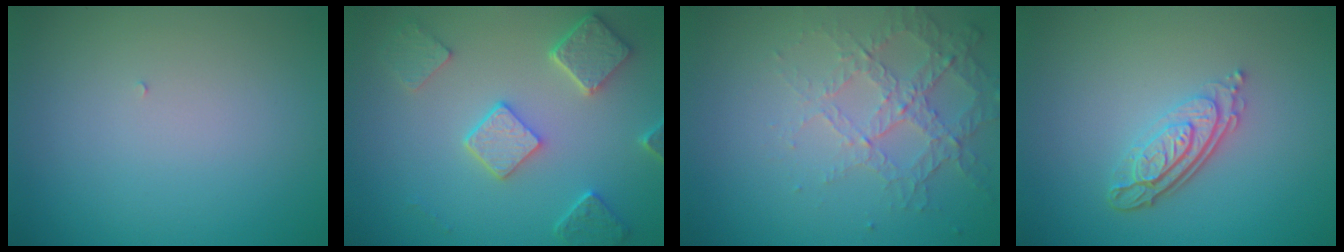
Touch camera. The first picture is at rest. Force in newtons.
{"total": 4.8, "press": 3.9, "slide": 2.9}
{"total": 4.2, "press": 2.9, "slide": 3.0}
{"total": 4.0, "press": 2.8, "slide": 2.8}